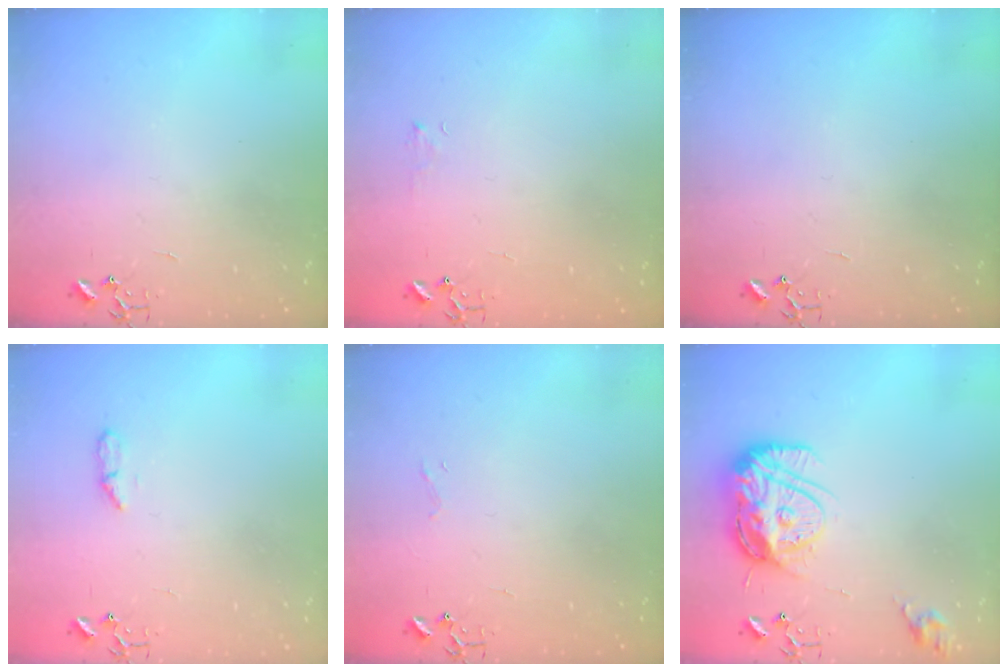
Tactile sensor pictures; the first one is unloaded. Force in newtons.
{"total": 3.8, "press": 3.8, "slide": 0.5}
{"total": 0.0}
{"total": 4.5, "press": 4.4, "slide": 0.6}
{"total": 3.4, "press": 3.4, "slide": 0.3}
{"total": 15.2, "press": 15.1, "slide": 1.5}